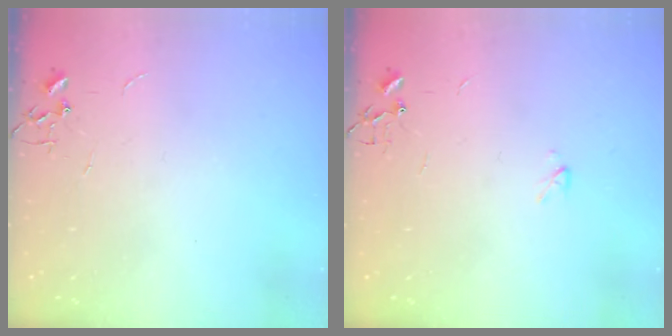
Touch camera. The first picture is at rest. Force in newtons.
{"total": 2.2, "press": 2.2, "slide": 0.4}